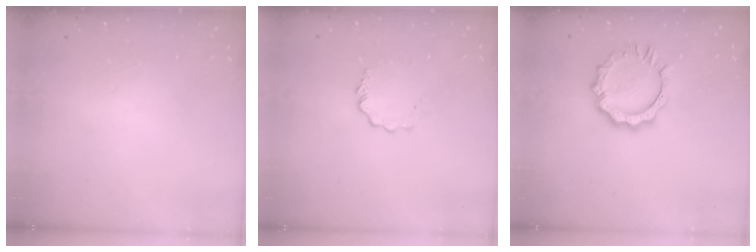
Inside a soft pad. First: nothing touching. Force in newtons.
{"total": 4.0, "press": 4.0, "slide": 0.4}
{"total": 9.1, "press": 9.0, "slide": 1.0}